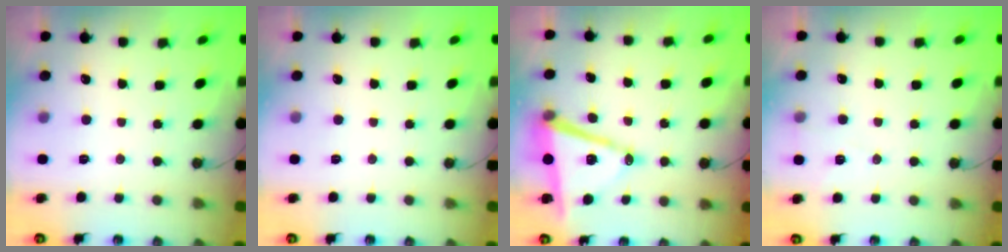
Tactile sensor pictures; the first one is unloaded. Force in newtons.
{"total": 0.0}
{"total": 13.7, "press": 13.1, "slide": 3.9}
{"total": 5.7, "press": 4.1, "slide": 4.0}